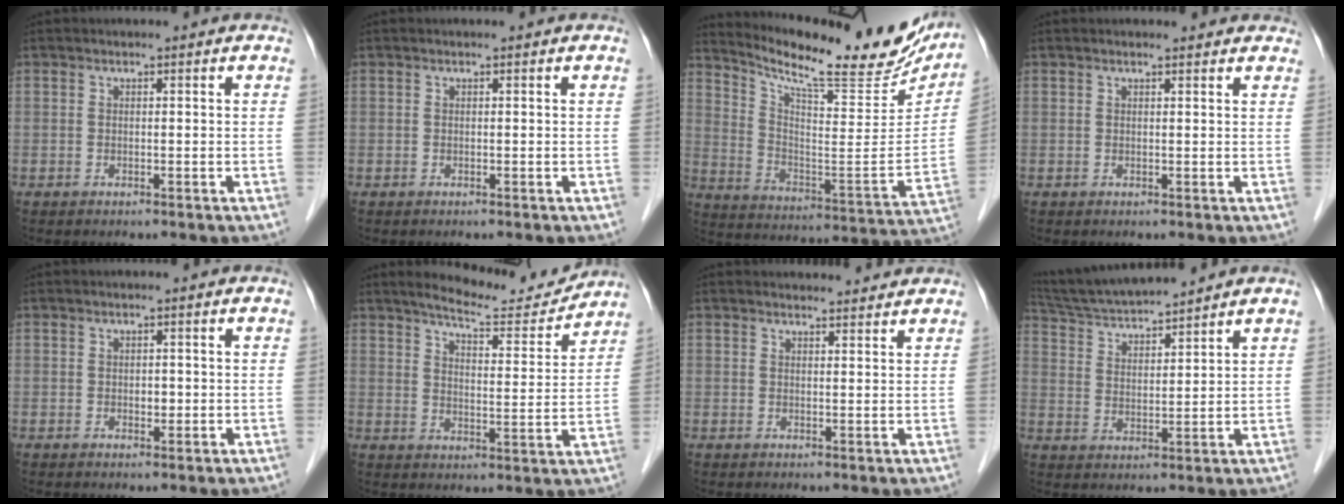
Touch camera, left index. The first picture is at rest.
{"total": 0.0}
{"total": 23.1, "force": [20.1, 3.9, 10.6], "torque": [-0.172, -0.050, 0.278]}
{"total": 3.4, "force": [3.1, 0.9, 1.0], "torque": [-0.011, 0.009, 0.023]}
{"total": 1.1, "force": [-0.5, 0.7, 0.7], "torque": [-0.010, -0.005, -0.009]}
{"total": 10.0, "force": [9.6, 0.8, 2.5], "torque": [-0.040, -0.015, 0.135]}
{"total": 3.9, "force": [3.8, 0.6, 0.4], "torque": [-0.008, 0.004, 0.041]}
{"total": 11.0, "force": [10.3, -0.2, 4.0], "torque": [-0.079, 0.012, 0.186]}